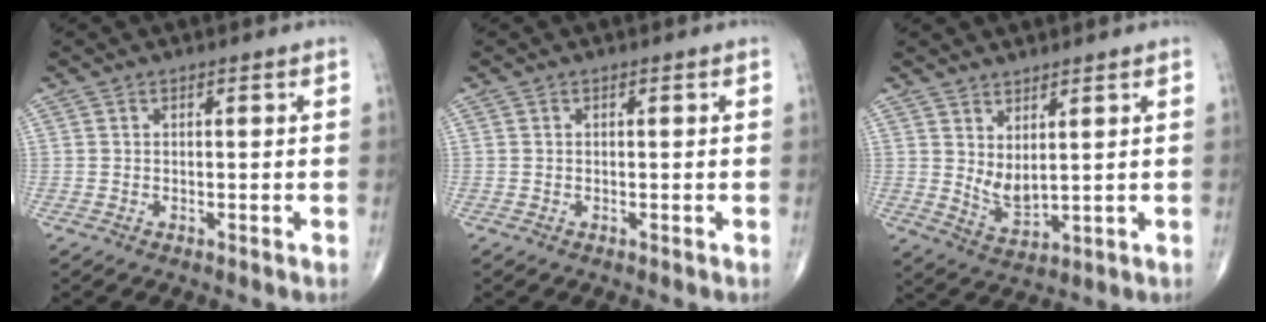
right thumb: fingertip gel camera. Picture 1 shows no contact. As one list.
[{"total": 0.0}, {"total": 5.2, "force": [2.0, 2.2, 4.3], "torque": [-0.078, -0.032, 0.051]}]